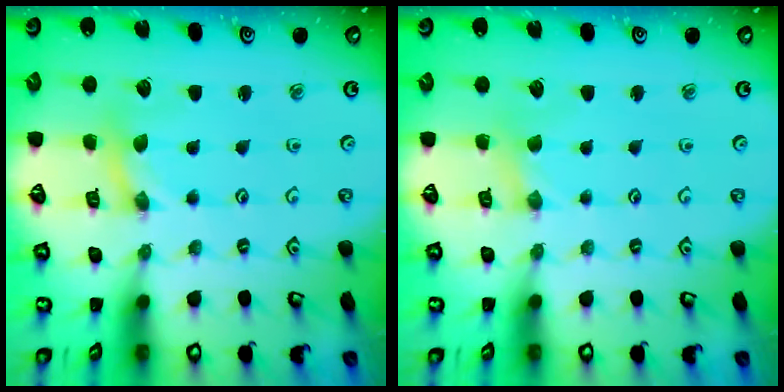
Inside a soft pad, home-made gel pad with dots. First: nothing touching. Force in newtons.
{"total": 1.6, "press": 1.5, "slide": 0.3}